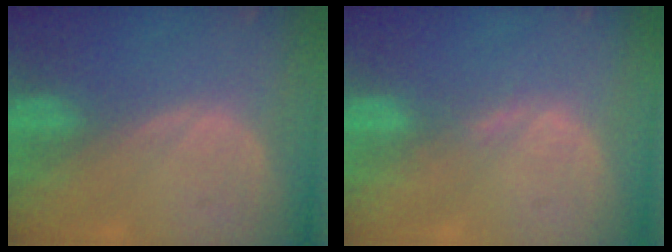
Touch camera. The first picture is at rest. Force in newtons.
{"total": 1.1, "press": 1.1, "slide": 0.2}